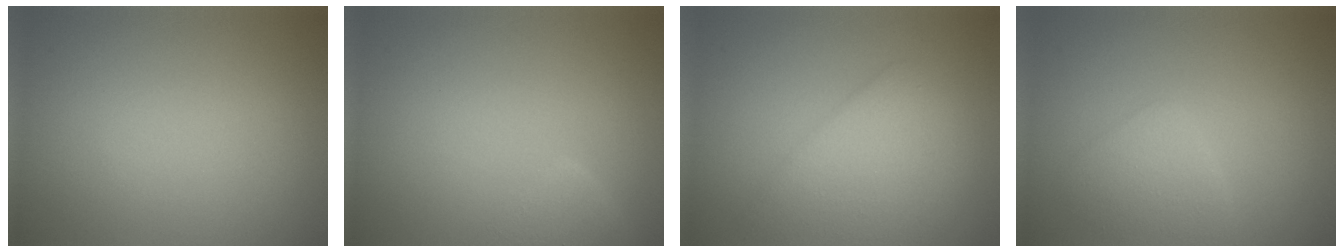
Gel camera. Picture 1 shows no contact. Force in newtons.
{"total": 2.8, "press": 2.8, "slide": 0.4}
{"total": 4.1, "press": 4.1, "slide": 0.1}
{"total": 2.2, "press": 2.2, "slide": 0.2}